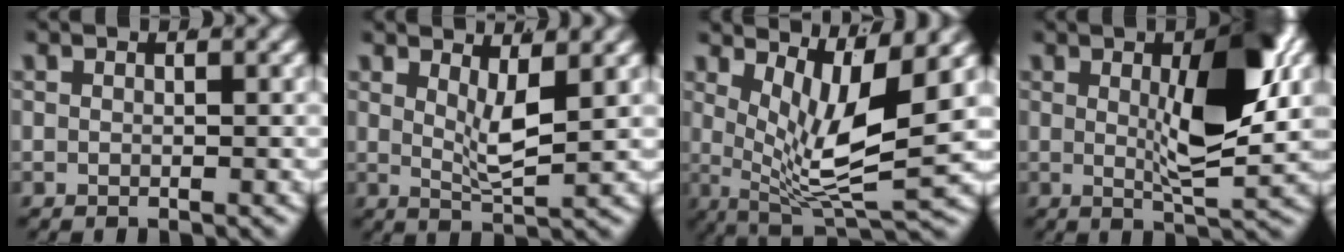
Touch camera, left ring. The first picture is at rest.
{"total": 3.7, "force": [1.8, 0.5, 3.2], "torque": [-0.052, -0.019, 0.039]}
{"total": 8.8, "force": [1.9, 3.4, 7.9], "torque": [-0.125, -0.025, 0.040]}
{"total": 7.5, "force": [1.1, 1.8, 7.2], "torque": [-0.104, -0.015, 0.026]}